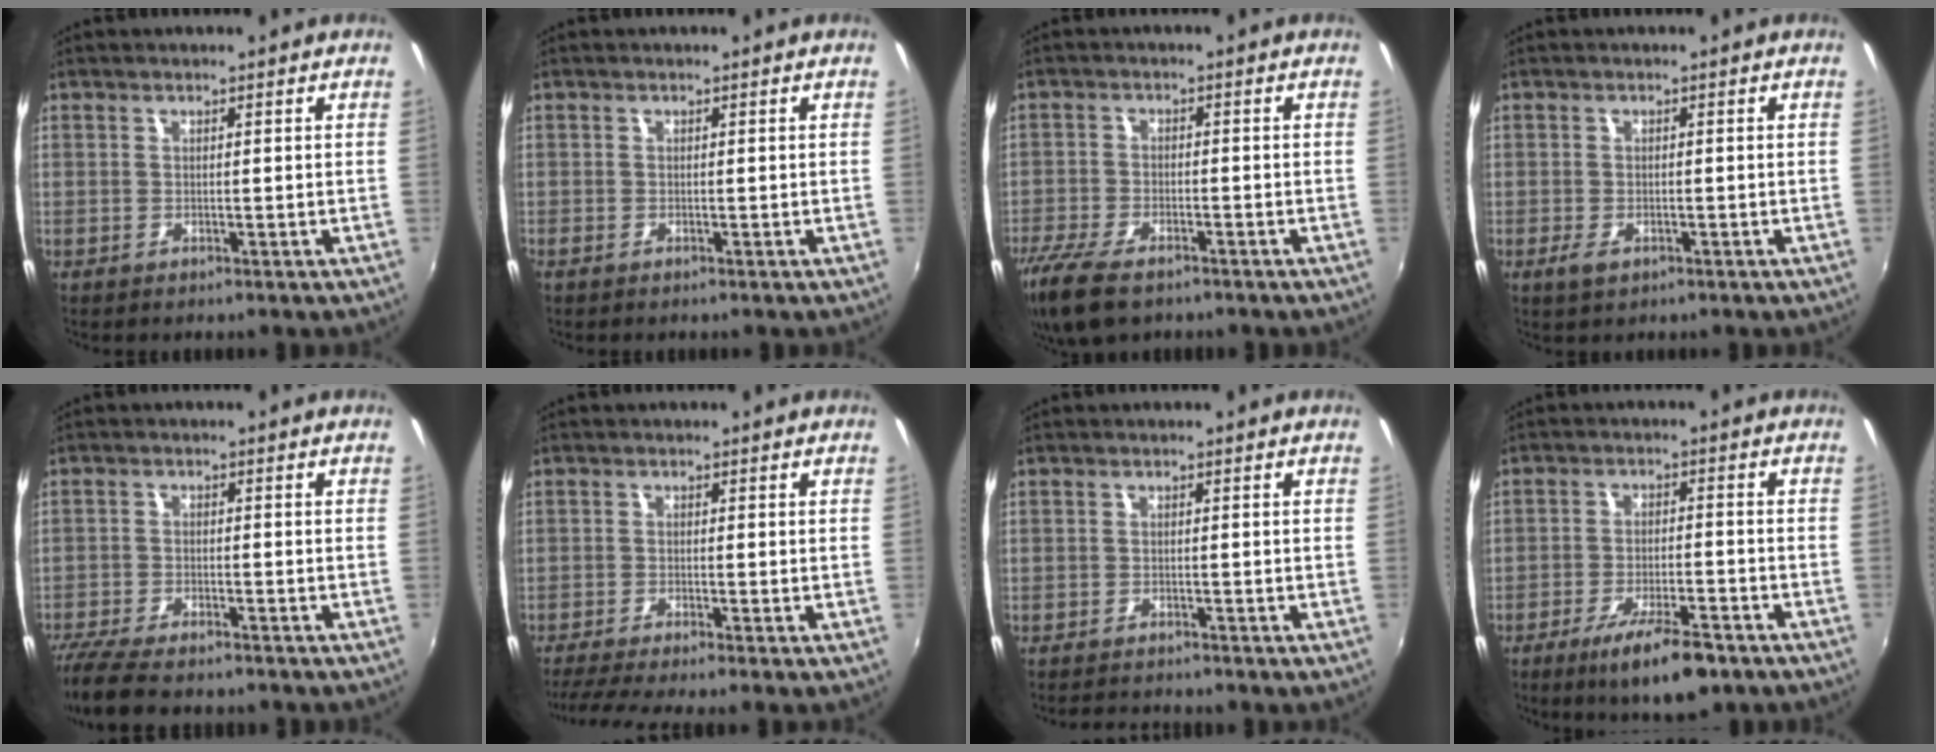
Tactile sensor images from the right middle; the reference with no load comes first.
{"total": 0.6, "force": [-0.4, 0.3, 0.2], "torque": [-0.005, -0.004, -0.010]}
{"total": 11.9, "force": [-8.7, 4.6, 6.8], "torque": [-0.171, -0.041, -0.159]}
{"total": 2.5, "force": [-1.3, 1.3, 1.7], "torque": [-0.036, -0.004, -0.022]}
{"total": 10.2, "force": [-8.7, 2.1, 4.8], "torque": [-0.125, -0.038, -0.155]}
{"total": 6.3, "force": [-5.1, -1.0, 3.5], "torque": [-0.082, -0.023, -0.091]}
{"total": 4.5, "force": [-4.2, 1.2, 1.0], "torque": [-0.032, -0.006, -0.063]}
{"total": 10.2, "force": [-6.8, 2.5, 7.2], "torque": [-0.139, -0.016, -0.107]}